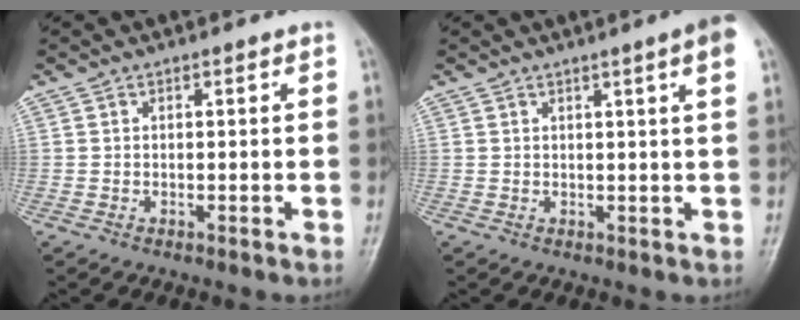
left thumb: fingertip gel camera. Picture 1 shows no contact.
{"total": 4.6, "force": [2.1, -0.2, 4.1], "torque": [-0.052, -0.004, 0.025]}